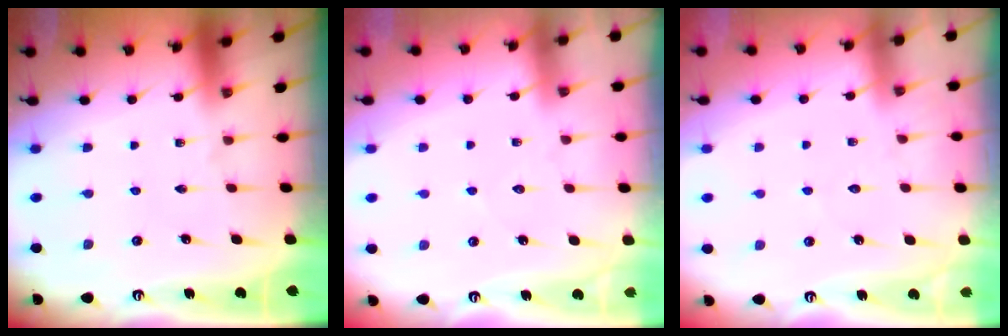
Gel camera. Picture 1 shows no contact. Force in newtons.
{"total": 4.2, "press": 4.1, "slide": 0.5}
{"total": 4.5, "press": 4.4, "slide": 0.6}